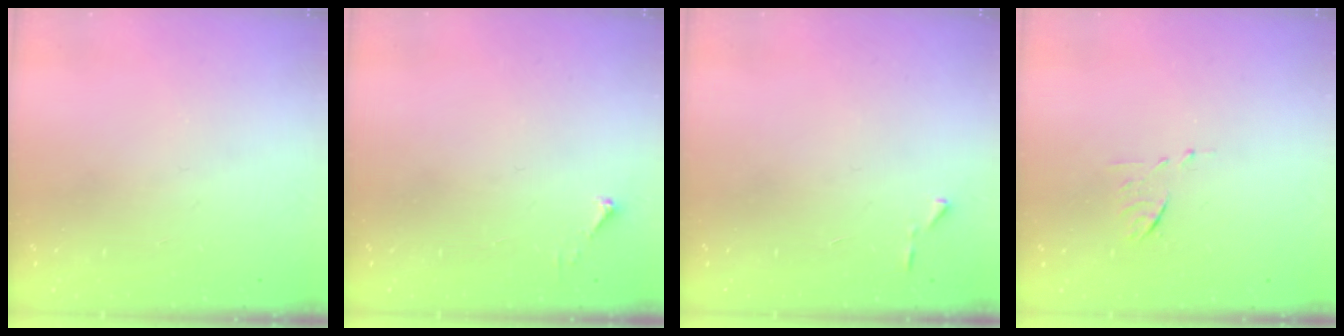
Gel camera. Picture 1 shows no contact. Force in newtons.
{"total": 2.5, "press": 2.5, "slide": 0.3}
{"total": 4.1, "press": 4.0, "slide": 0.5}
{"total": 5.9, "press": 5.9, "slide": 0.5}